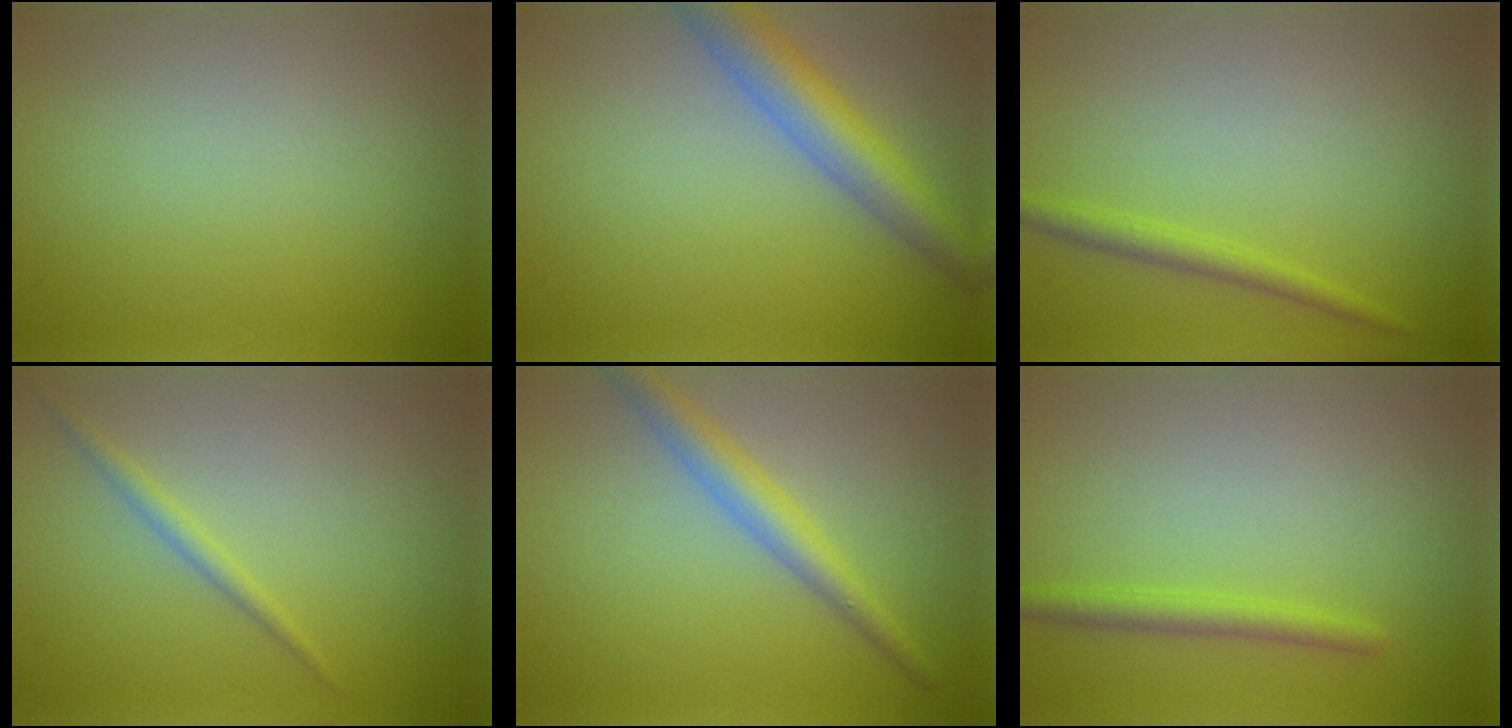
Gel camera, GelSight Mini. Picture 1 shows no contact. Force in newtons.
{"total": 5.4, "press": 5.4, "slide": 0.3}
{"total": 1.8, "press": 1.8, "slide": 0.2}
{"total": 1.3, "press": 1.3, "slide": 0.0}
{"total": 3.2, "press": 3.2, "slide": 0.1}
{"total": 2.0, "press": 2.0, "slide": 0.1}